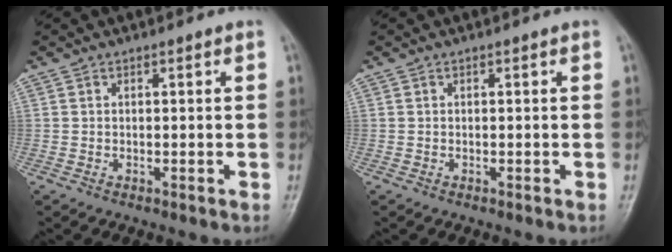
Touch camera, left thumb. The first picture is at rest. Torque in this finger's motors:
{"motor_torque": [0.00, 0.00, 0.00, 0.00, 0.01]}